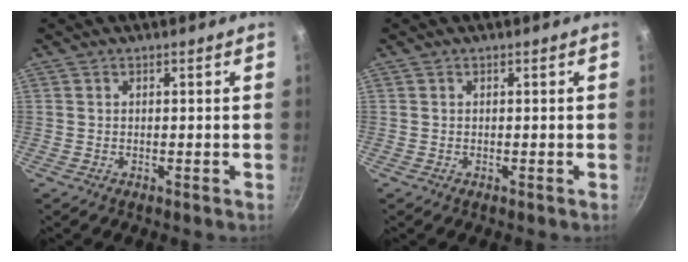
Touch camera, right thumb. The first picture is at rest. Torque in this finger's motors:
{"motor_torque": [-0.07, 0.06, -0.26, -0.21, 0.00]}